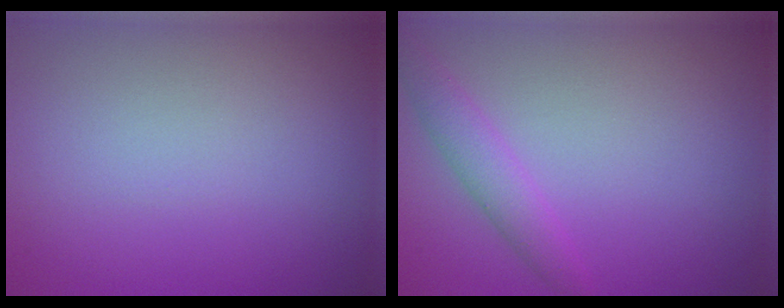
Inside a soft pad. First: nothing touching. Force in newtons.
{"total": 2.3, "press": 2.3, "slide": 0.1}